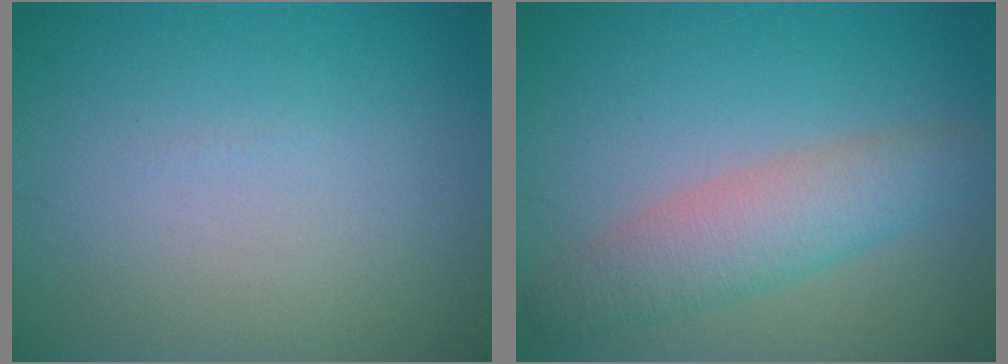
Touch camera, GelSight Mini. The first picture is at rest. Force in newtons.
{"total": 4.4, "press": 4.4, "slide": 0.2}